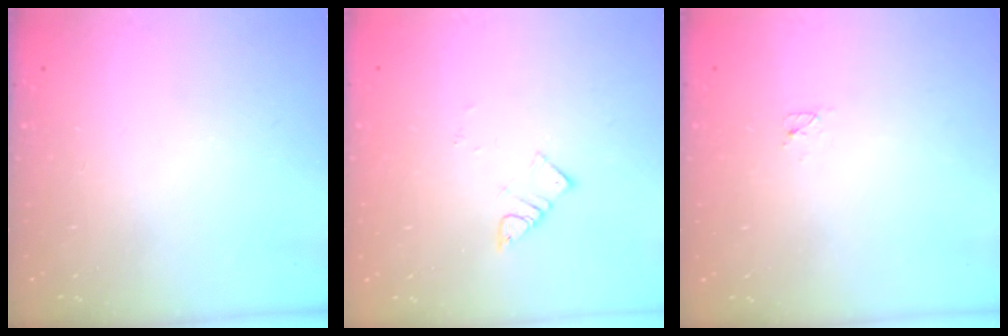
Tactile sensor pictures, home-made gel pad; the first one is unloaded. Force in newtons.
{"total": 4.3, "press": 4.2, "slide": 0.4}
{"total": 2.4, "press": 2.4, "slide": 0.3}